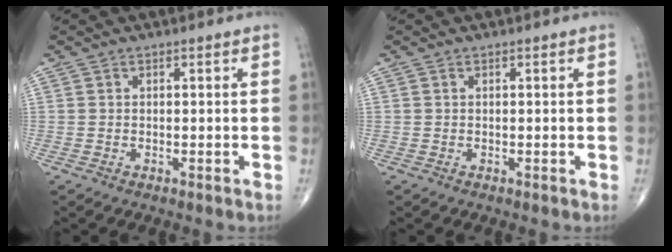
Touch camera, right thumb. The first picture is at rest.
{"total": 0.0}